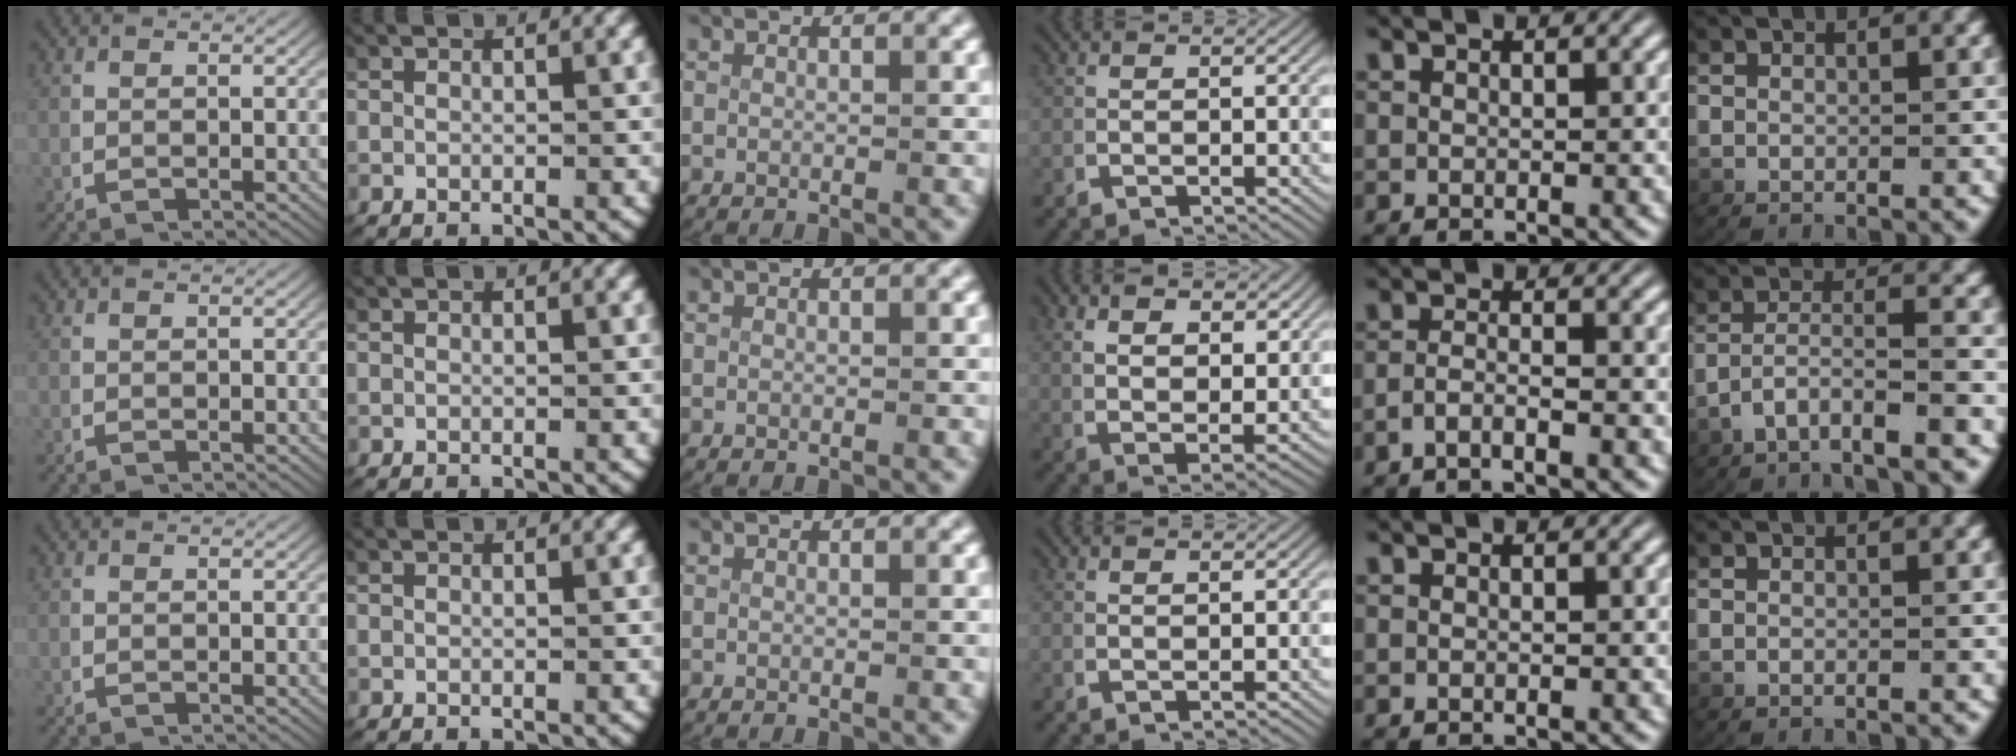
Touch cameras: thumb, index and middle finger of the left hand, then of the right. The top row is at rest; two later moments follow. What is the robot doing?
{"motion": "lift_and_place", "object": "towel"}